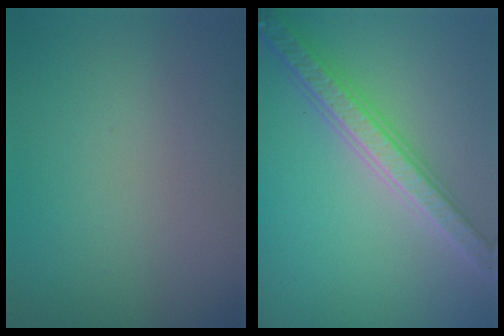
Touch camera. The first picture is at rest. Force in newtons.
{"total": 5.5, "press": 5.4, "slide": 1.1}